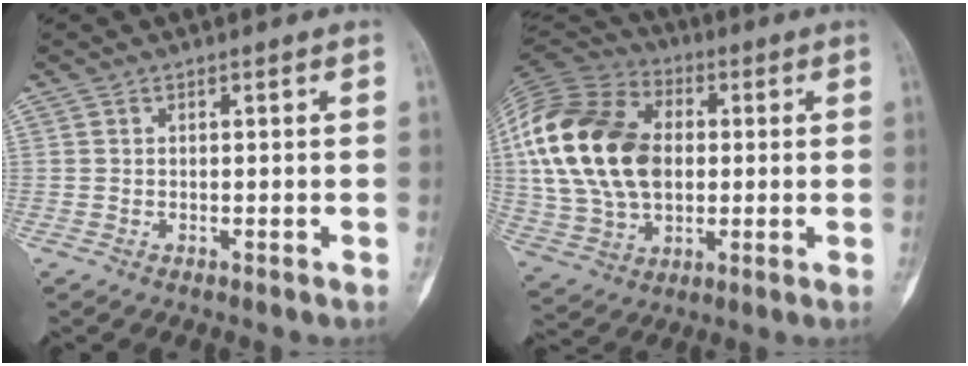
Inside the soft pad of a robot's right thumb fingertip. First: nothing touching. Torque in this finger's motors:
{"motor_torque": [0.64, 0.63, 2.20, 0.23, 0.17]}